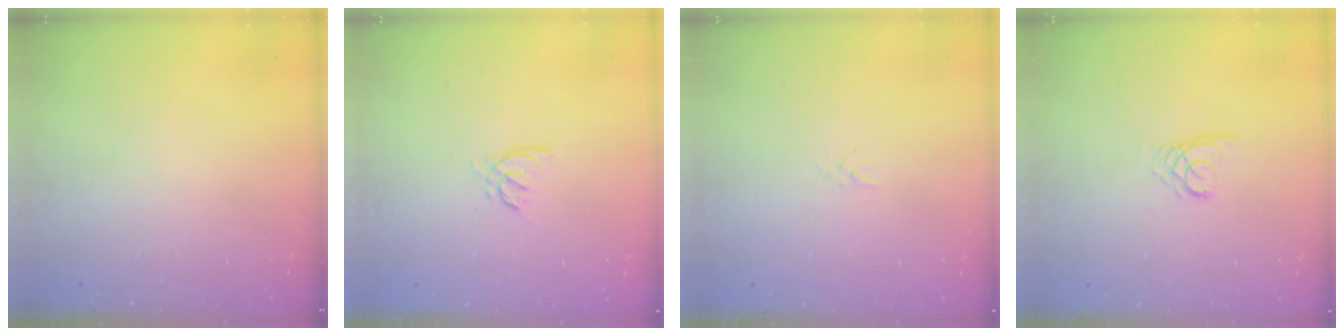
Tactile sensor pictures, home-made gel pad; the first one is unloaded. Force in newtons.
{"total": 2.4, "press": 2.4, "slide": 0.6}
{"total": 1.0, "press": 1.0, "slide": 0.3}
{"total": 2.7, "press": 2.7, "slide": 0.3}